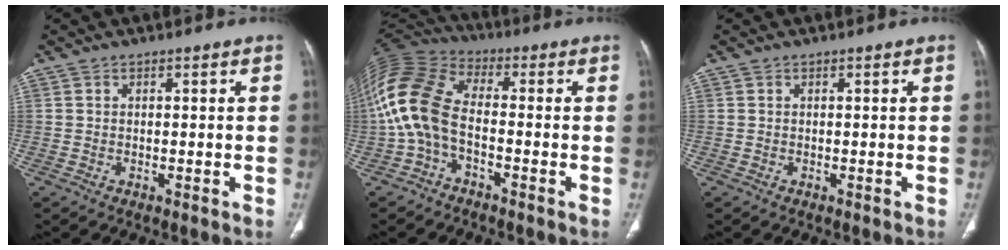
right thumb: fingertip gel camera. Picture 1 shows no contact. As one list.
[{"total": 14.3, "force": [-2.6, 8.6, 11.1], "torque": [-0.240, 0.044, -0.058]}, {"total": 0.0}]